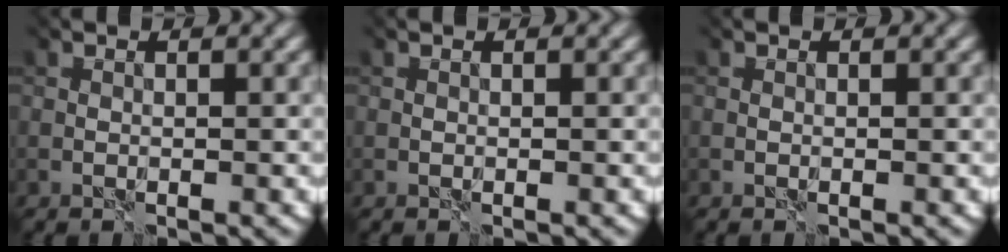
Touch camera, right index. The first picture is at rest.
{"total": 0.0}
{"total": 0.0}